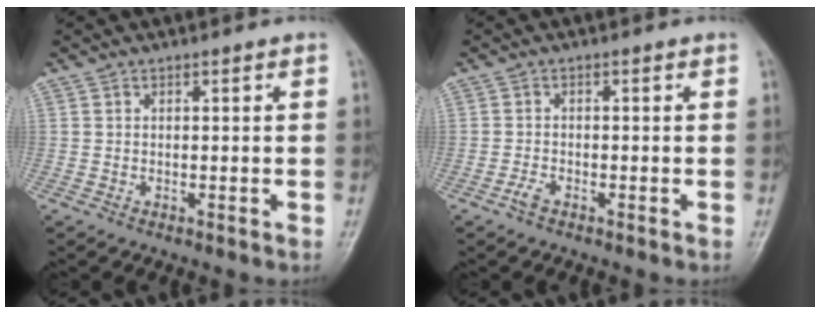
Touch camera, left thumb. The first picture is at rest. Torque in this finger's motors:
{"motor_torque": [-0.05, 0.05, 0.22, 0.21, 0.00]}